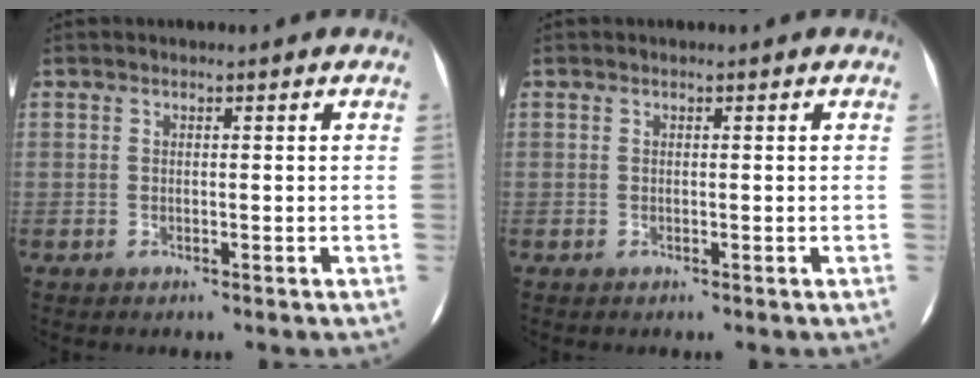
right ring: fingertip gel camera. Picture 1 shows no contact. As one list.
[{"total": 0.0}]